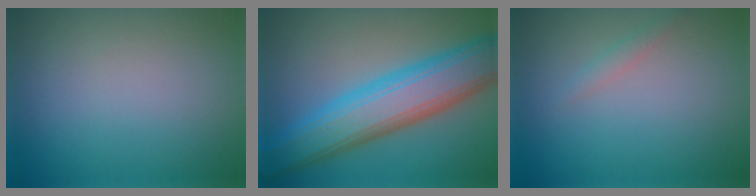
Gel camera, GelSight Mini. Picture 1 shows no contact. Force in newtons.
{"total": 9.0, "press": 9.0, "slide": 0.2}
{"total": 0.9, "press": 0.9, "slide": 0.1}